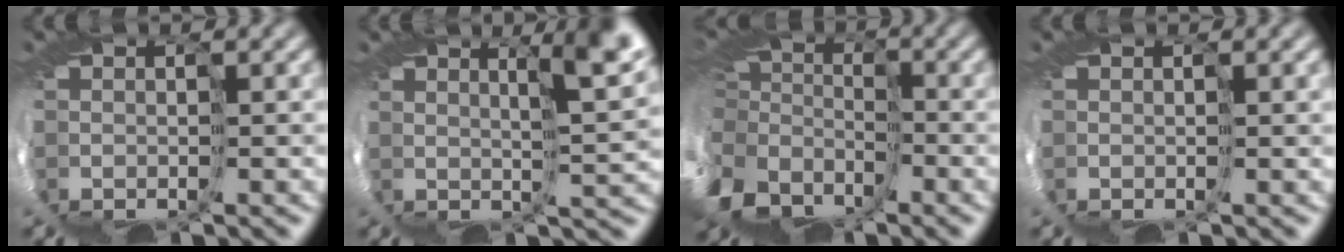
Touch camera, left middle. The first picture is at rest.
{"total": 6.0, "force": [3.1, 0.8, 5.0], "torque": [-0.062, 0.010, 0.042]}
{"total": 10.9, "force": [-4.8, 8.0, 5.8], "torque": [-0.186, -0.031, -0.057]}
{"total": 0.9, "force": [0.5, -0.1, 0.7], "torque": [-0.014, 0.000, 0.003]}